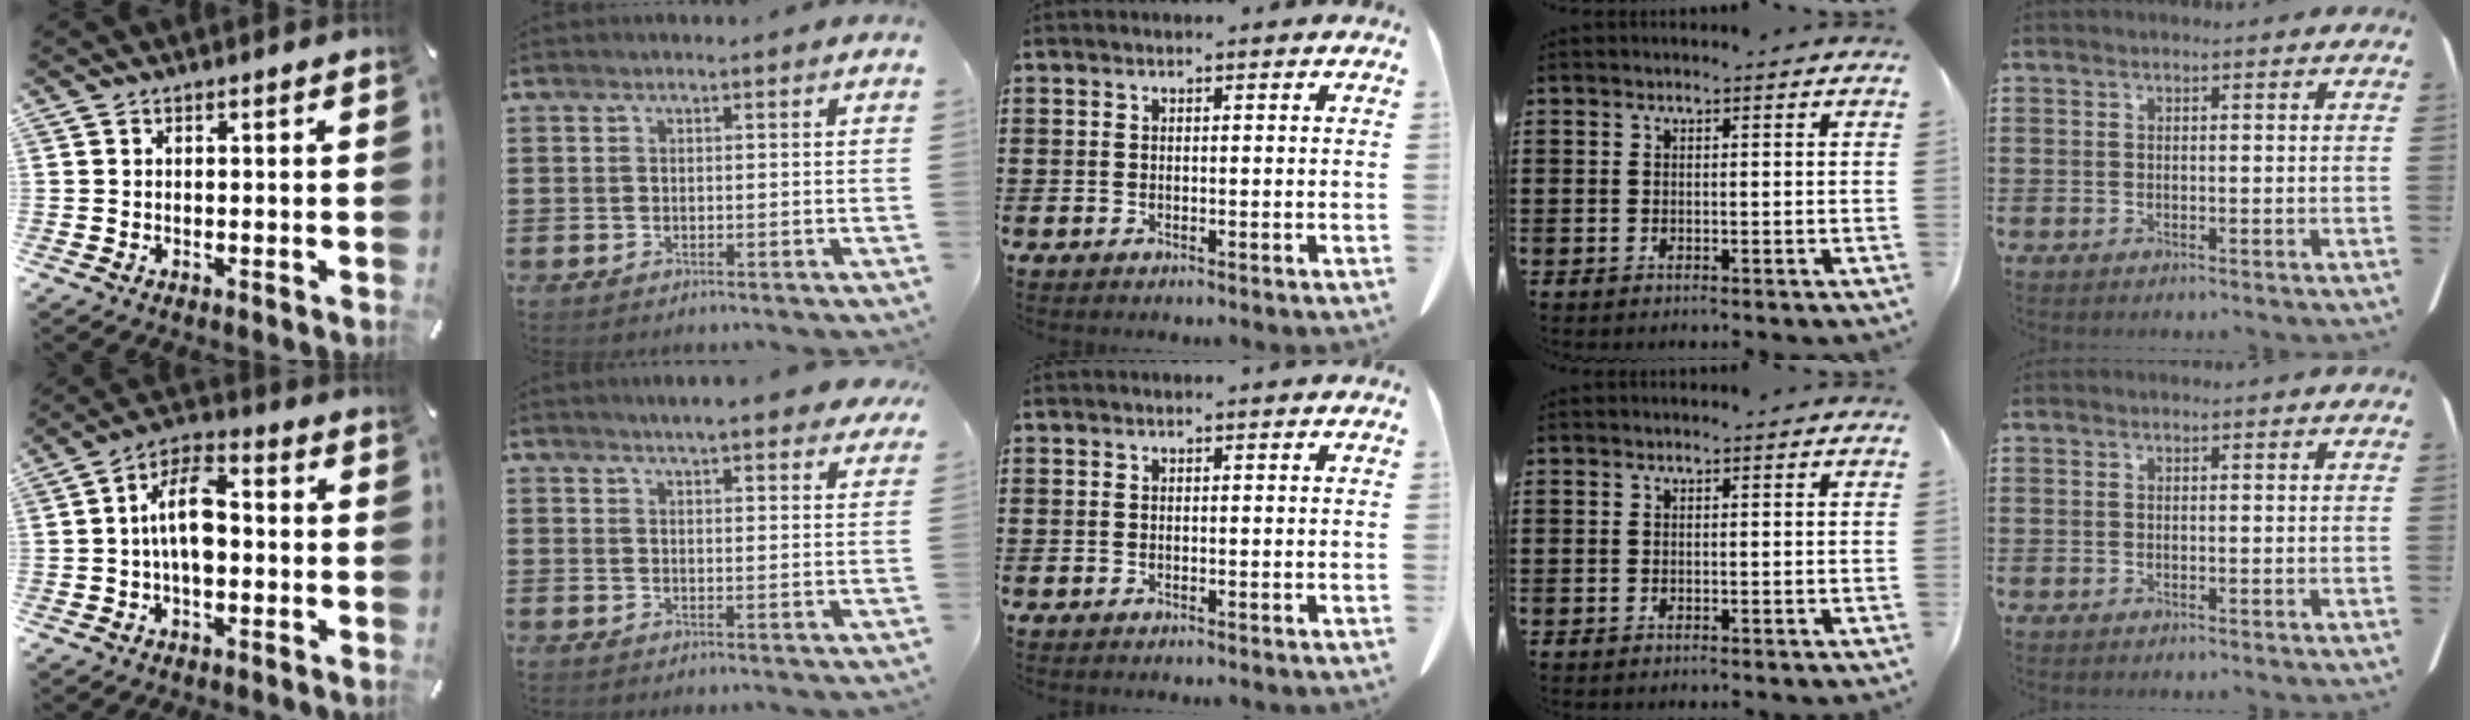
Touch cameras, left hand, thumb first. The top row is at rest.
{"thumb": {"total": 10.8, "force": [-1.1, 5.9, 9.0], "torque": [-0.171, 0.010, -0.018]}, "index": {"total": 4.6, "force": [4.3, 0.0, 1.6], "torque": [-0.045, -0.013, 0.077]}}